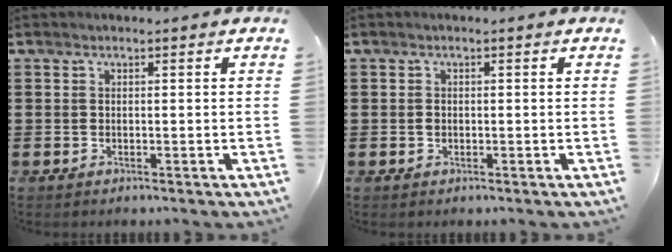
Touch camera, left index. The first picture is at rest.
{"total": 0.7, "force": [-0.1, 0.6, 0.4], "torque": [-0.012, 0.001, -0.002]}